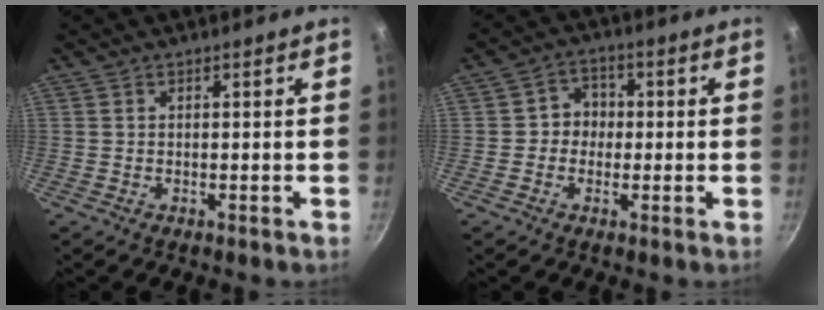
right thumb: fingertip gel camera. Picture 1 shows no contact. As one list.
[{"total": 4.9, "force": [-0.3, 4.5, 1.9], "torque": [0.008, 0.014, -0.015]}]